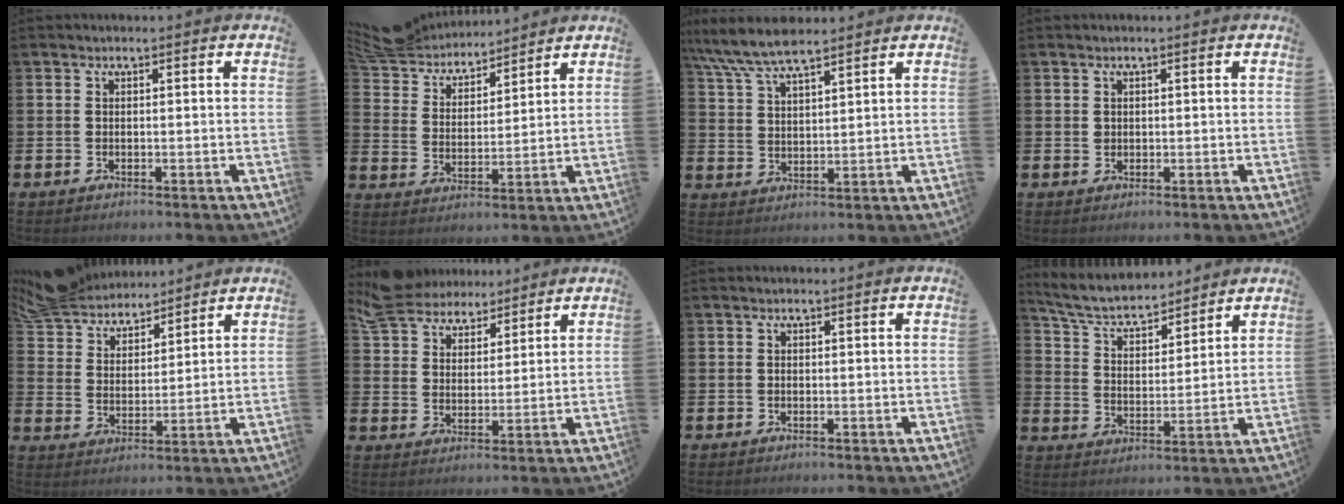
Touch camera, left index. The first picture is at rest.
{"total": 7.4, "force": [7.1, 1.8, 0.9], "torque": [-0.056, -0.041, 0.129]}
{"total": 7.7, "force": [6.8, 1.6, 3.0], "torque": [-0.083, -0.021, 0.126]}
{"total": 0.9, "force": [0.6, 0.7, 0.1], "torque": [0.009, 0.000, 0.009]}
{"total": 6.9, "force": [6.7, 1.9, 0.4], "torque": [-0.044, -0.038, 0.122]}
{"total": 6.4, "force": [5.9, 2.5, 0.0], "torque": [-0.027, -0.027, 0.110]}
{"total": 0.0}
{"total": 6.4, "force": [5.9, 1.6, 1.9], "torque": [-0.065, -0.038, 0.100]}